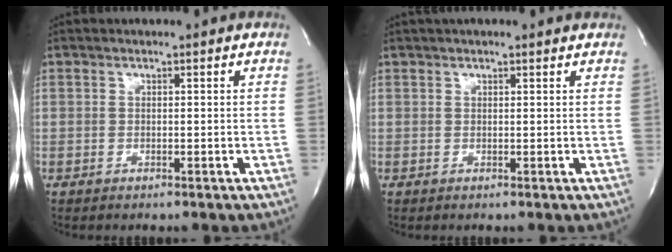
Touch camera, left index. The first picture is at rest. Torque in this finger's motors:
{"motor_torque": [0.80, -0.78, 0.26, 0.10]}